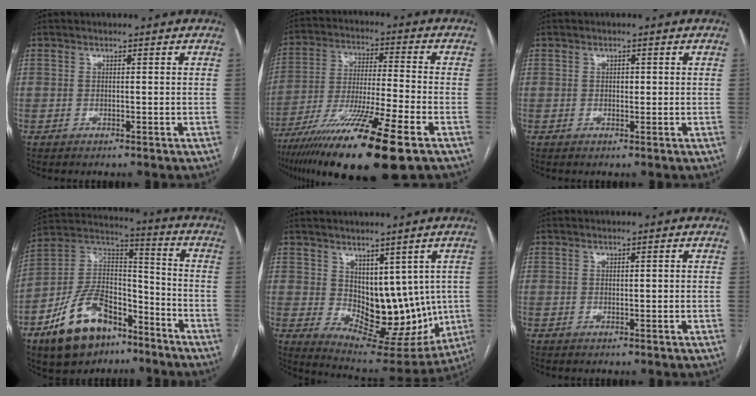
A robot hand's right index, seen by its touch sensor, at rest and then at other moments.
{"total": 19.1, "force": [-11.4, 0.7, 15.3], "torque": [-0.263, -0.050, -0.198]}
{"total": 0.8, "force": [0.1, 0.5, 0.6], "torque": [-0.010, 0.000, 0.002]}
{"total": 17.0, "force": [-10.6, 8.6, 10.1], "torque": [-0.202, 0.025, -0.183]}
{"total": 13.5, "force": [0.7, 7.9, 11.0], "torque": [-0.130, -0.003, 0.040]}
{"total": 0.9, "force": [0.2, 0.2, 0.9], "torque": [-0.016, 0.003, 0.005]}